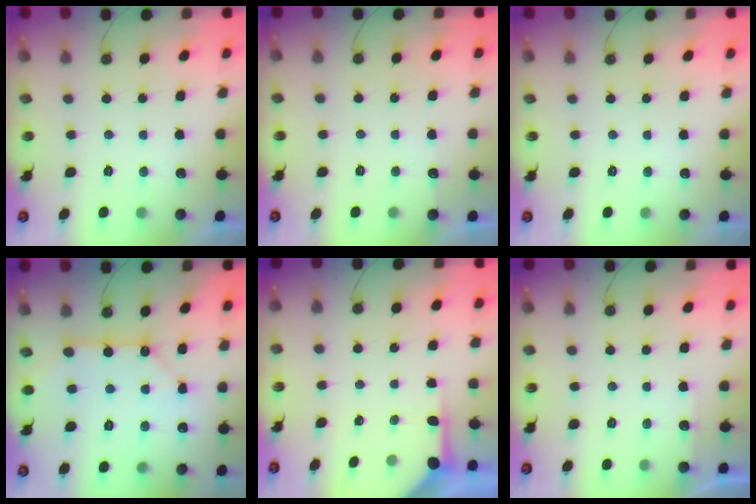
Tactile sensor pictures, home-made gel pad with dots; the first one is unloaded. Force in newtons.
{"total": 2.8, "press": 2.8, "slide": 0.4}
{"total": 0.0}
{"total": 10.5, "press": 10.5, "slide": 1.2}
{"total": 3.9, "press": 3.9, "slide": 0.4}
{"total": 2.7, "press": 2.7, "slide": 0.4}